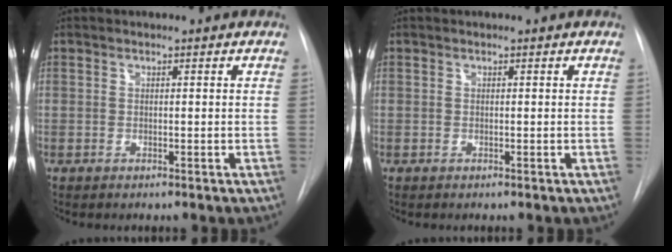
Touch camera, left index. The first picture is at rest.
{"total": 0.0}